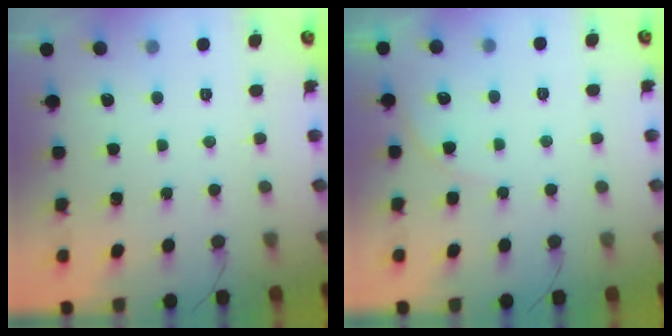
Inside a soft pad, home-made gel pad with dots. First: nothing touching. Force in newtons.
{"total": 4.1, "press": 4.1, "slide": 0.6}